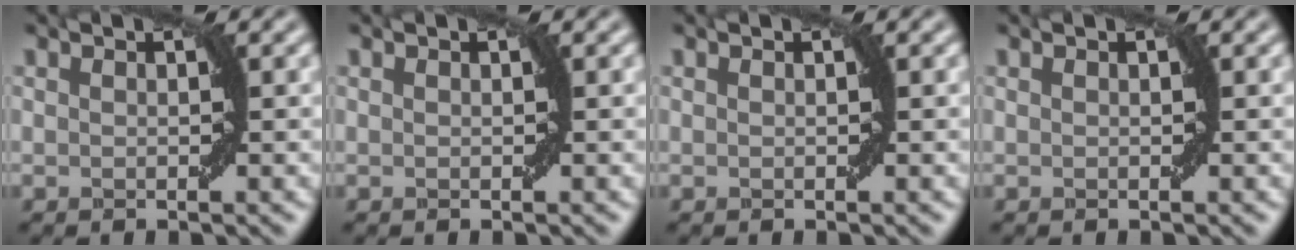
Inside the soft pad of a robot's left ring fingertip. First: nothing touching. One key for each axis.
{"total": 0.0}
{"total": 0.0}
{"total": 0.0}